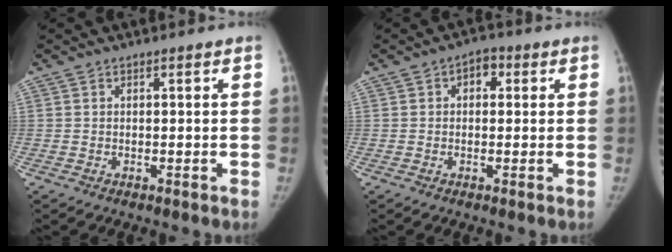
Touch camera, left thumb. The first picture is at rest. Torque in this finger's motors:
{"motor_torque": [0.66, 0.51, 0.71, -0.21, 0.07]}